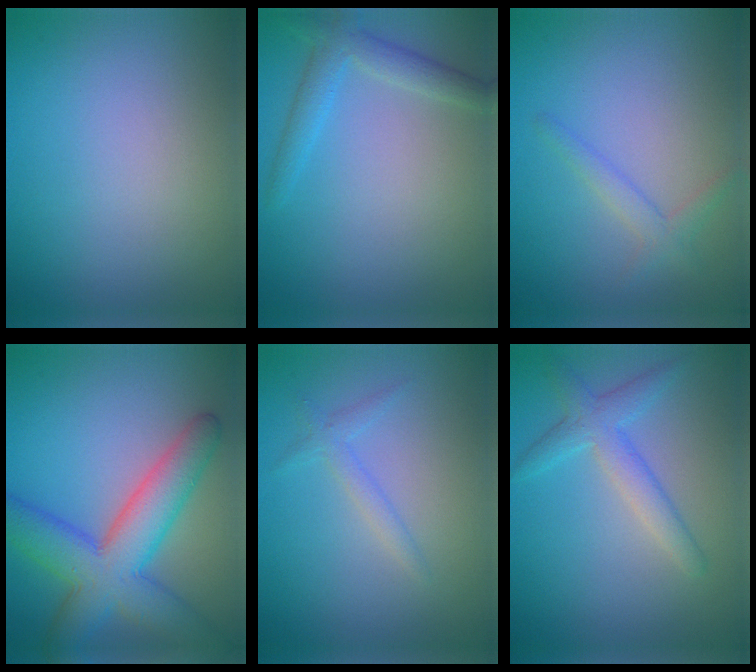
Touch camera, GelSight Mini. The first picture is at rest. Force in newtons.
{"total": 2.7, "press": 2.7, "slide": 0.1}
{"total": 1.7, "press": 1.7, "slide": 0.1}
{"total": 8.2, "press": 8.2, "slide": 0.3}
{"total": 1.3, "press": 1.3, "slide": 0.1}
{"total": 3.0, "press": 3.0, "slide": 0.1}